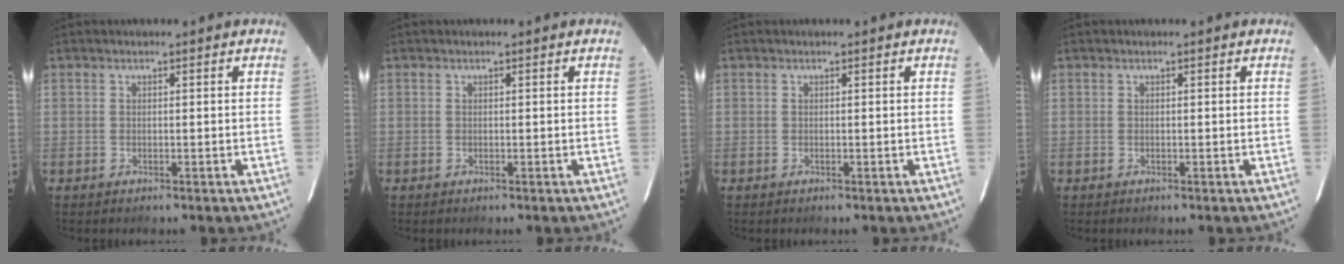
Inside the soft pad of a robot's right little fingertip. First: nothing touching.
{"total": 0.0}
{"total": 0.0}
{"total": 0.0}